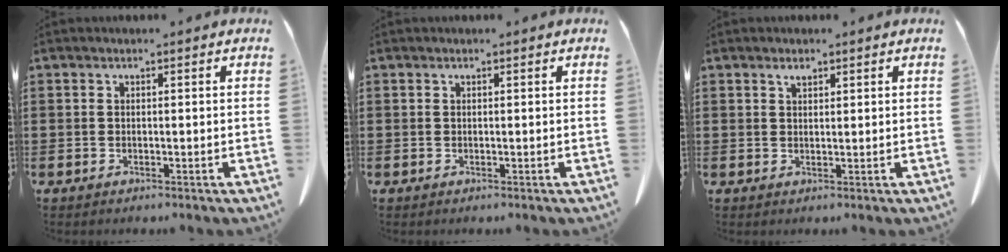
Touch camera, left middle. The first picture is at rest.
{"total": 0.0}
{"total": 1.3, "force": [1.0, 0.4, 0.7], "torque": [-0.009, -0.004, 0.017]}